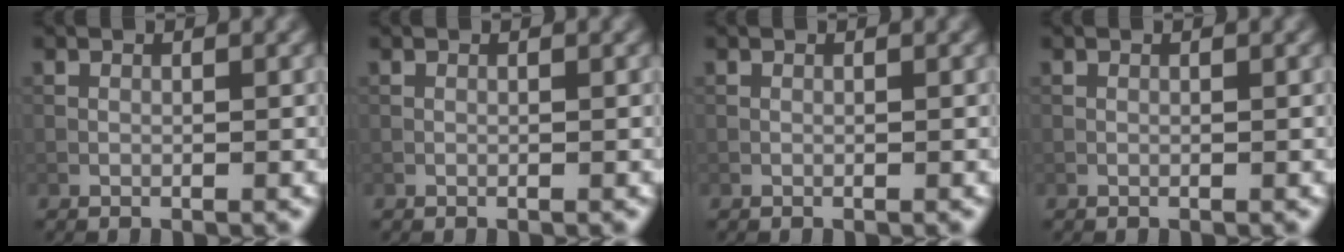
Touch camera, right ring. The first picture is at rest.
{"total": 0.0}
{"total": 0.0}
{"total": 0.0}